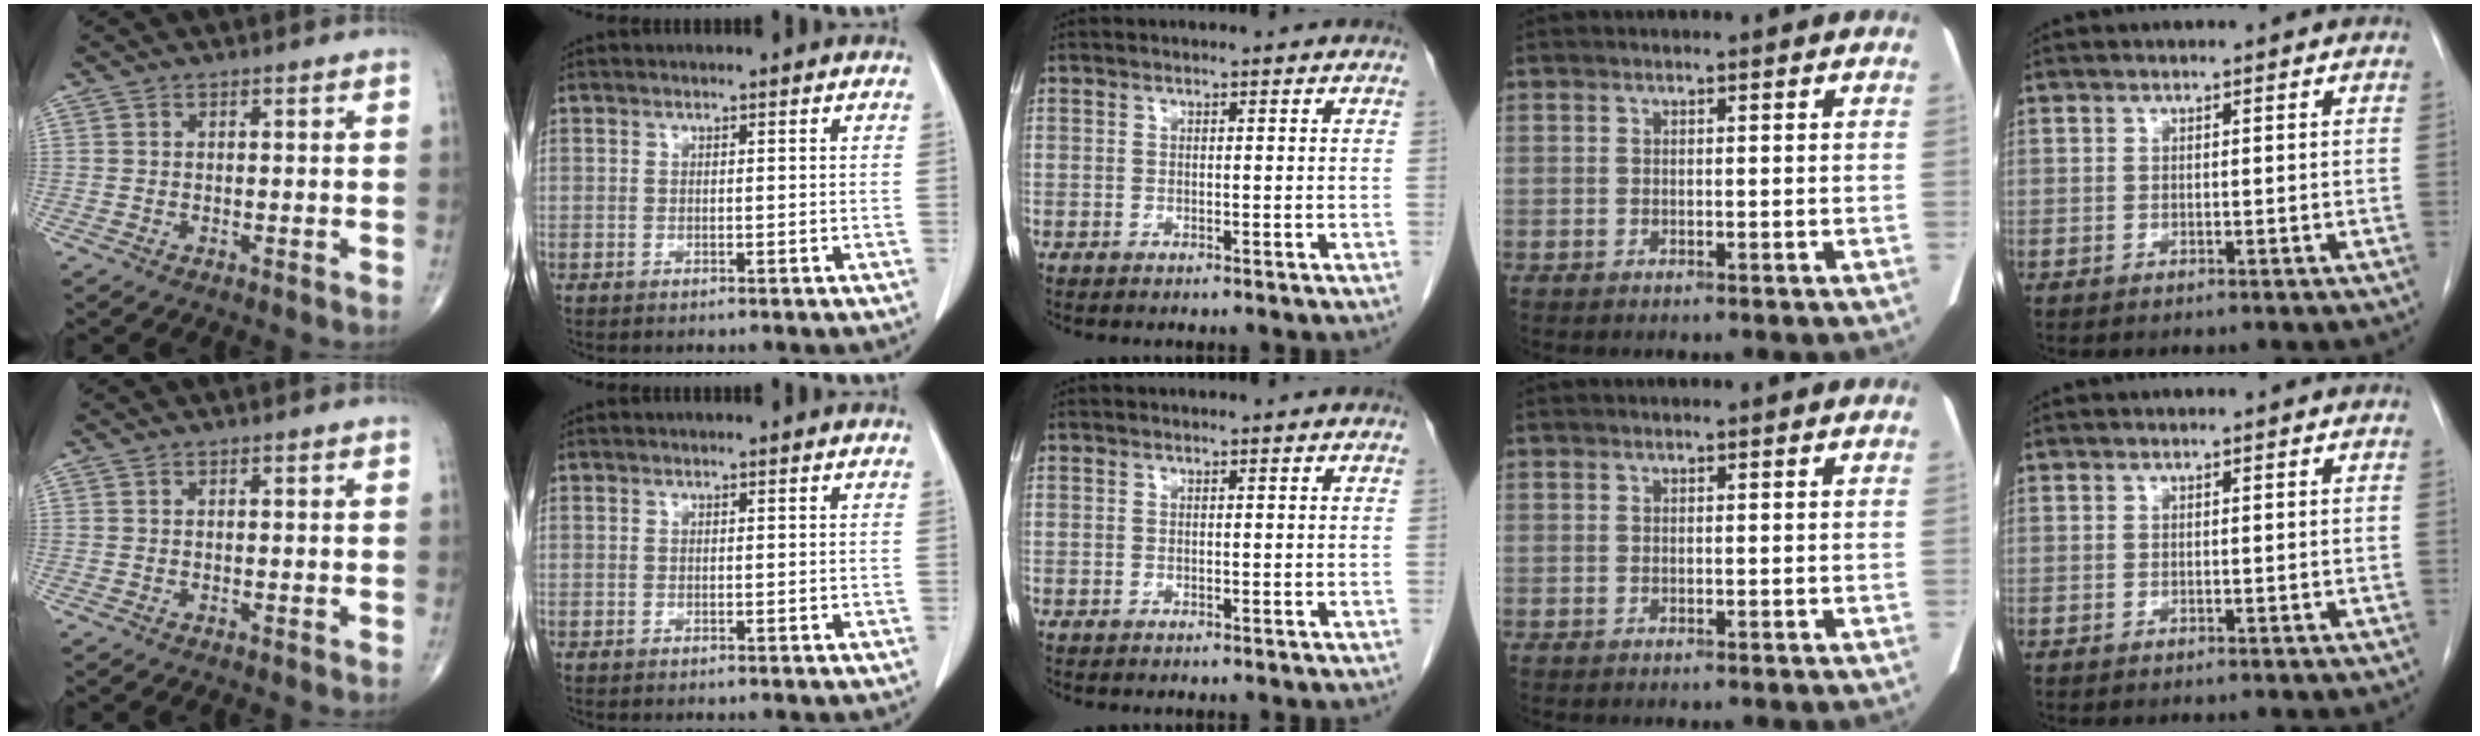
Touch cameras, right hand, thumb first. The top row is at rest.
{}